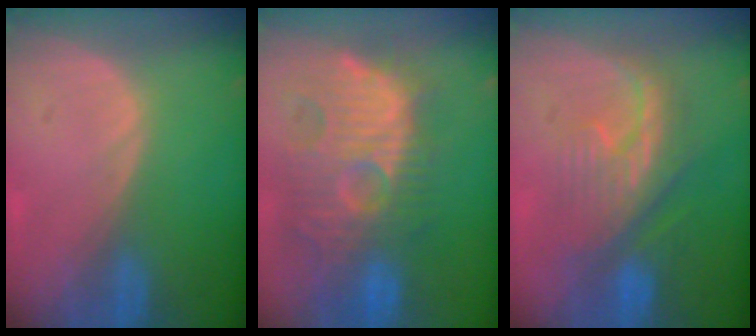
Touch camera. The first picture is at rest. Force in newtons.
{"total": 13.1, "press": 12.3, "slide": 4.4}
{"total": 8.0, "press": 7.9, "slide": 1.1}